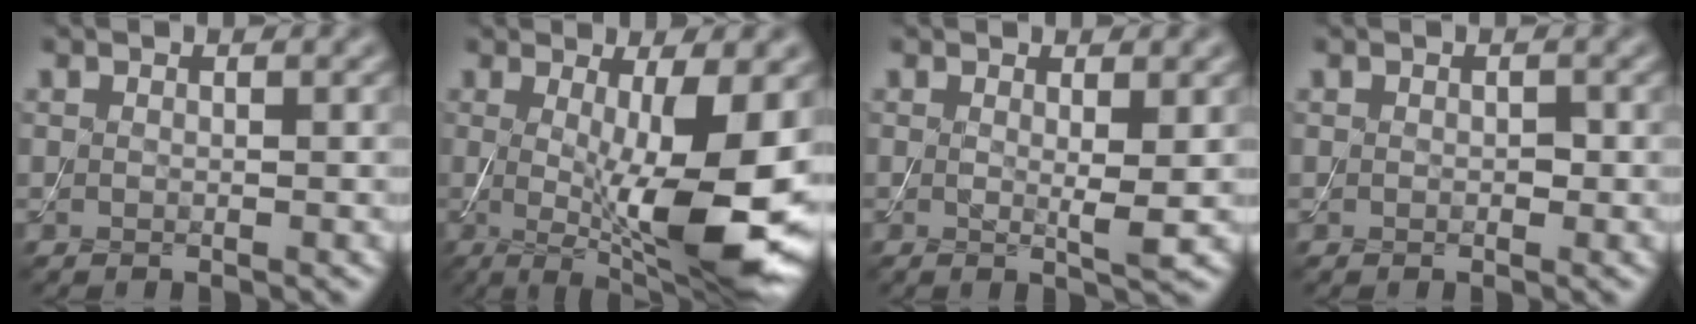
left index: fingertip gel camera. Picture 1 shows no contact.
{"total": 12.0, "force": [-0.8, 3.0, 11.6], "torque": [-0.159, -0.026, -0.009]}
{"total": 1.8, "force": [0.3, 0.2, 1.7], "torque": [-0.029, -0.010, 0.004]}
{"total": 0.6, "force": [0.0, 0.4, 0.4], "torque": [-0.004, -0.001, -0.001]}